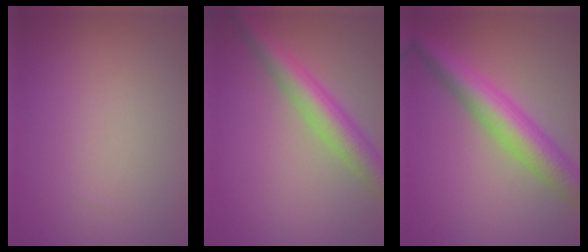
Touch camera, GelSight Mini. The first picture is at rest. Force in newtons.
{"total": 5.0, "press": 5.0, "slide": 0.1}
{"total": 6.3, "press": 6.3, "slide": 0.1}